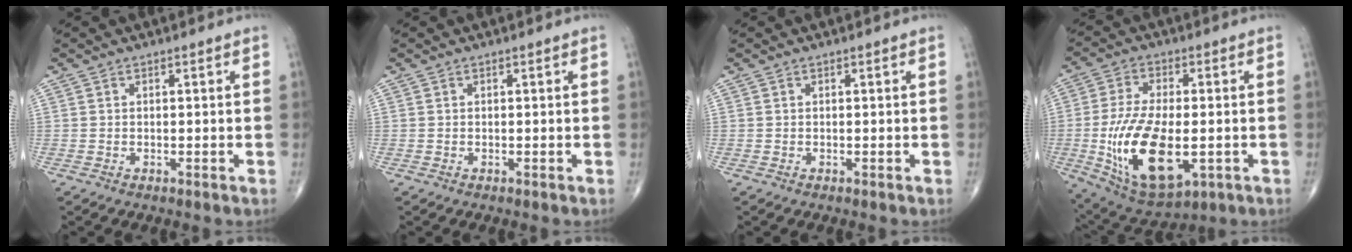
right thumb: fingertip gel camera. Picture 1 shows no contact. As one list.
[{"total": 0.0}, {"total": 0.0}, {"total": 18.6, "force": [-3.5, 9.1, 15.9], "torque": [-0.297, -0.009, -0.043]}]